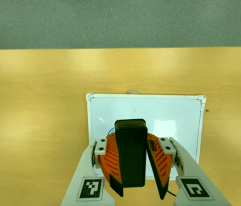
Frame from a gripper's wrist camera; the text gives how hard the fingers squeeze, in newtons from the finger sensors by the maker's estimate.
{"total": 10.0, "left": 10.0, "right": 10.0}